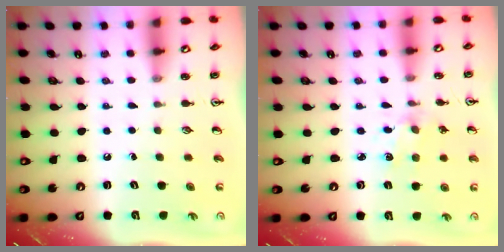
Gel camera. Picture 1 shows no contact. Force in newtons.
{"total": 2.3, "press": 2.3, "slide": 0.5}